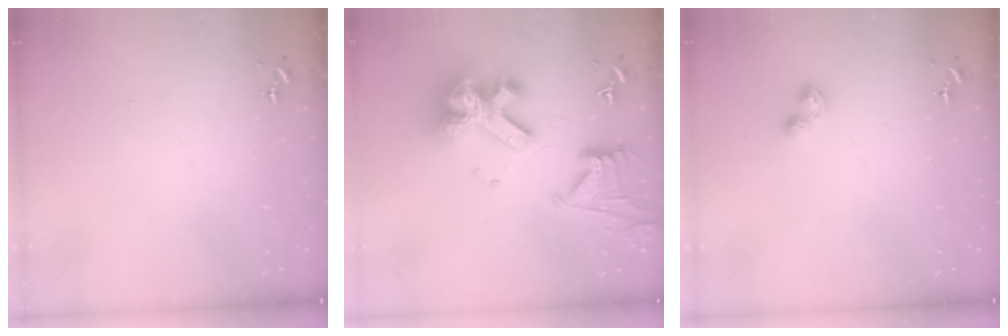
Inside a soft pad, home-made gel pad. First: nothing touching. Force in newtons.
{"total": 21.3, "press": 21.1, "slide": 2.6}
{"total": 4.8, "press": 4.8, "slide": 0.5}